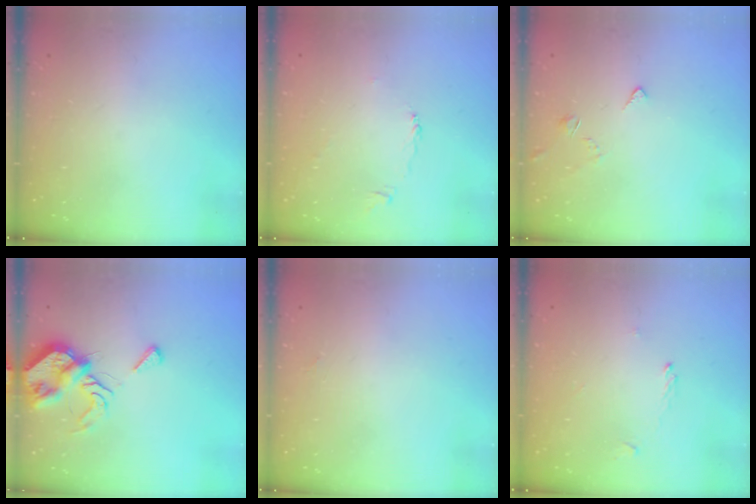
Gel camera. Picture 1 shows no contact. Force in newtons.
{"total": 2.2, "press": 2.1, "slide": 0.4}
{"total": 2.9, "press": 2.8, "slide": 0.6}
{"total": 10.4, "press": 10.3, "slide": 1.3}
{"total": 2.0, "press": 2.0, "slide": 0.2}
{"total": 1.4, "press": 1.3, "slide": 0.2}